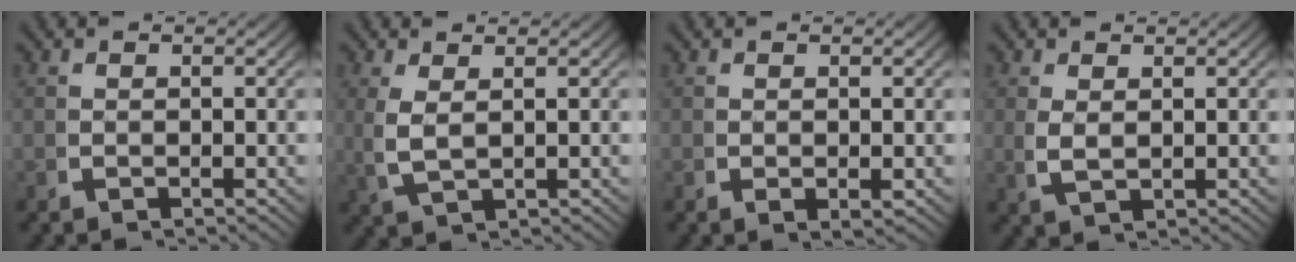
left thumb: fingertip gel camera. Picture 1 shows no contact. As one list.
[{"total": 2.9, "force": [1.0, 1.2, 2.5], "torque": [-0.070, -0.010, 0.034]}, {"total": 0.9, "force": [0.3, 0.4, 0.8], "torque": [-0.022, -0.006, 0.008]}, {"total": 1.9, "force": [0.8, 0.8, 1.5], "torque": [-0.045, -0.011, 0.030]}]